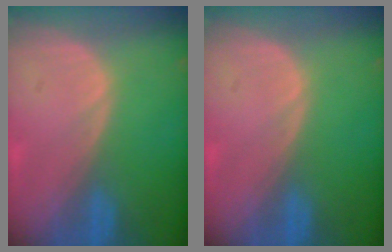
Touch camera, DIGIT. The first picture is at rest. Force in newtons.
{"total": 0.0}